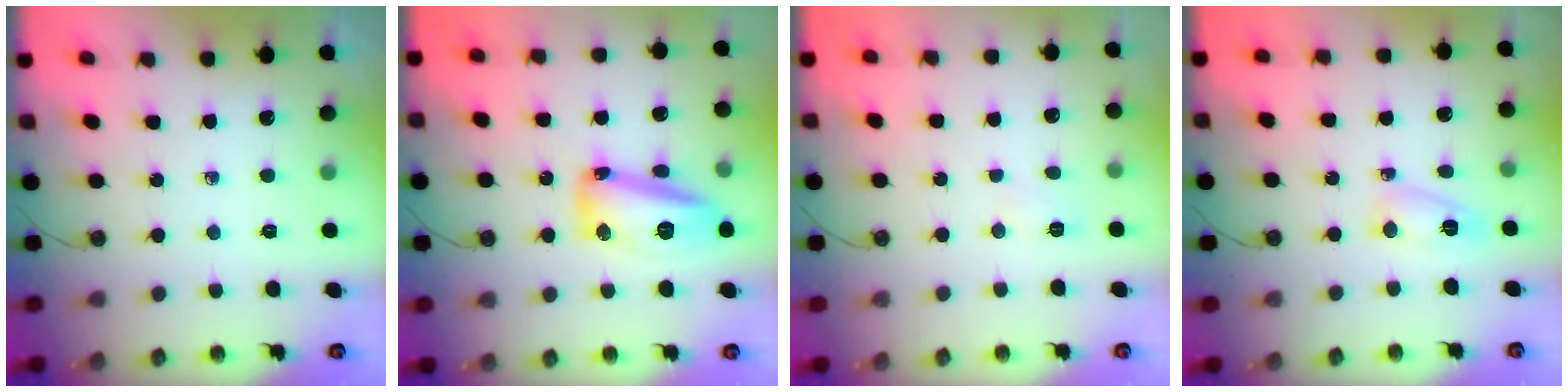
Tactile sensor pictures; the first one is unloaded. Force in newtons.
{"total": 15.0, "press": 14.8, "slide": 2.5}
{"total": 3.0, "press": 2.9, "slide": 0.7}
{"total": 4.8, "press": 4.8, "slide": 0.3}